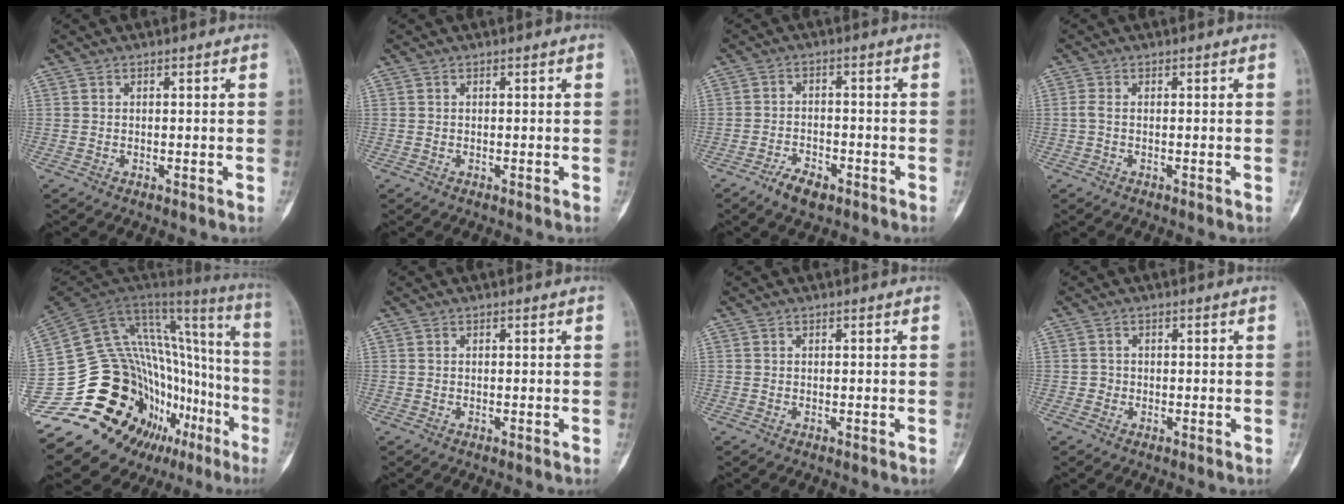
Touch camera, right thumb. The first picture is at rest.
{"total": 0.0}
{"total": 4.8, "force": [-3.2, 2.3, 2.8], "torque": [-0.047, 0.016, -0.055]}
{"total": 1.2, "force": [-0.2, 0.4, 1.1], "torque": [-0.029, -0.001, -0.008]}
{"total": 35.4, "force": [-16.5, 17.2, 26.2], "torque": [-0.339, 0.106, -0.249]}
{"total": 0.0}
{"total": 0.0}
{"total": 1.1, "force": [-0.3, 1.0, 0.1], "torque": [0.006, 0.006, -0.008]}